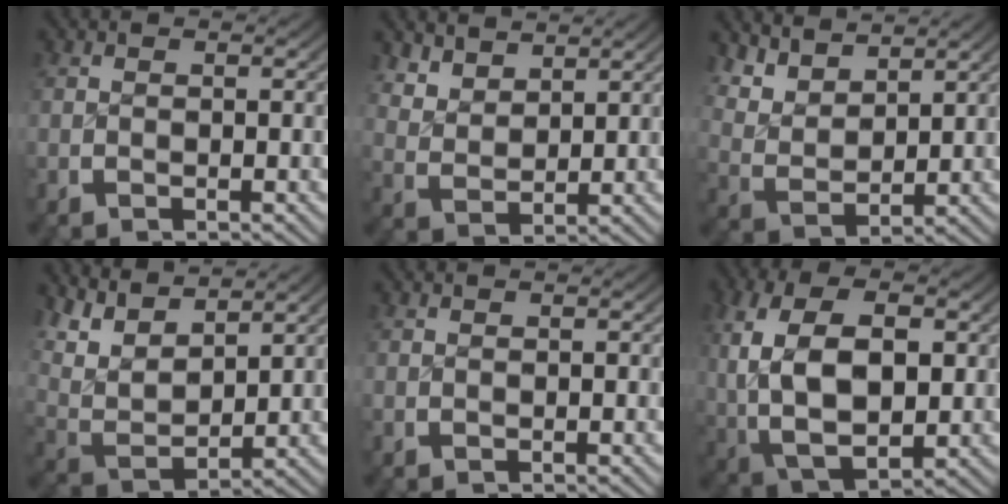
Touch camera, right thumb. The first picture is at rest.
{"total": 3.5, "force": [2.6, 1.8, 1.5], "torque": [-0.031, -0.011, 0.061]}
{"total": 5.5, "force": [2.8, 3.4, 3.2], "torque": [-0.075, -0.013, 0.064]}
{"total": 7.9, "force": [3.2, 4.9, 5.2], "torque": [-0.124, -0.012, 0.065]}
{"total": 0.0}
{"total": 11.0, "force": [-0.1, 7.3, 8.2], "torque": [-0.190, -0.034, 0.021]}